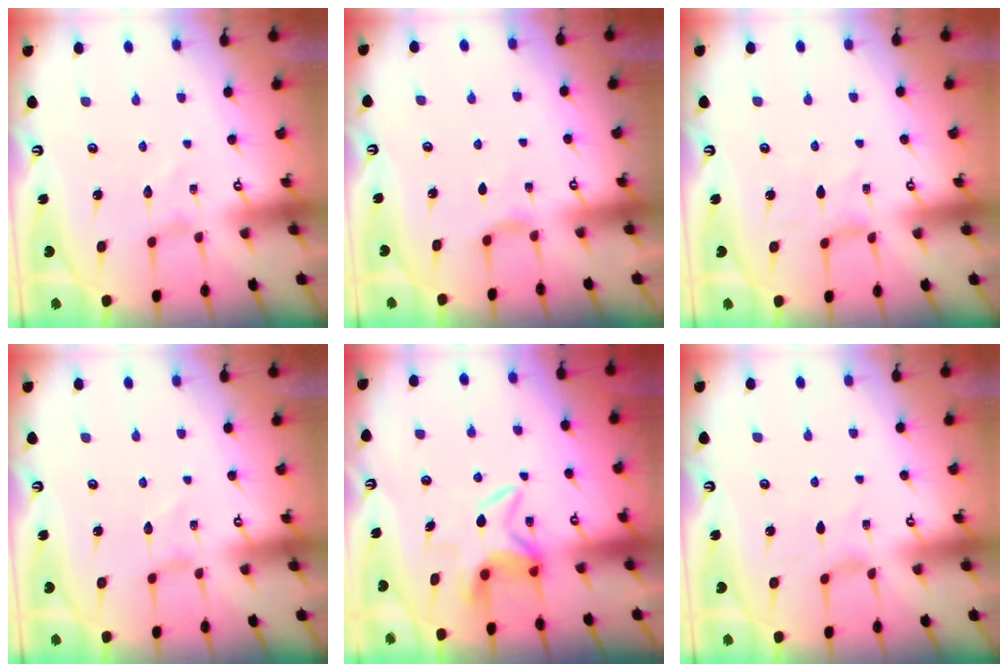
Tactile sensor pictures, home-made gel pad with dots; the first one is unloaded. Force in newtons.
{"total": 4.7, "press": 4.7, "slide": 0.6}
{"total": 0.0}
{"total": 0.0}
{"total": 6.7, "press": 6.7, "slide": 0.5}
{"total": 1.3, "press": 1.3, "slide": 0.3}